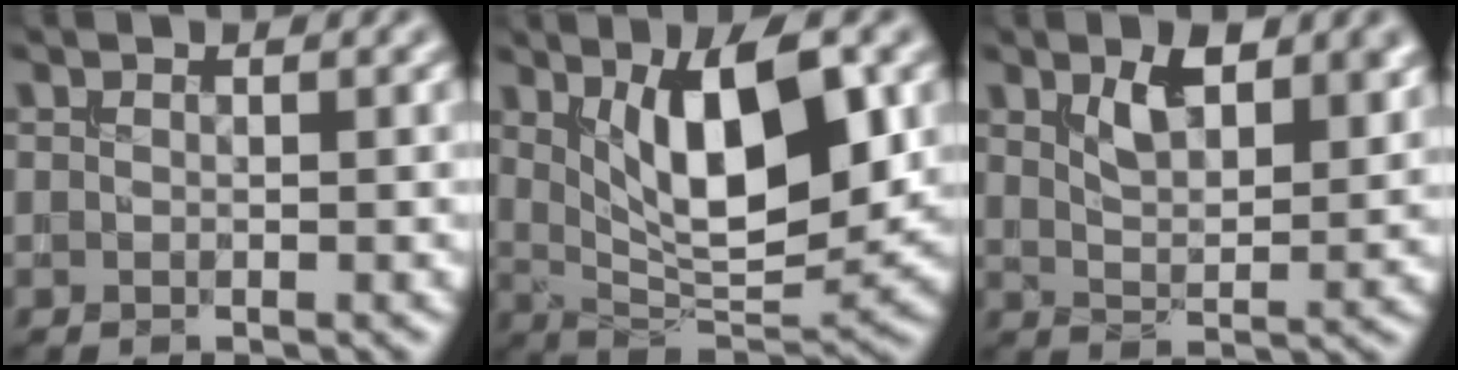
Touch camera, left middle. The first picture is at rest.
{"total": 9.5, "force": [2.6, 3.3, 8.6], "torque": [-0.136, -0.013, 0.046]}
{"total": 5.1, "force": [2.4, 2.2, 3.9], "torque": [-0.074, -0.003, 0.041]}